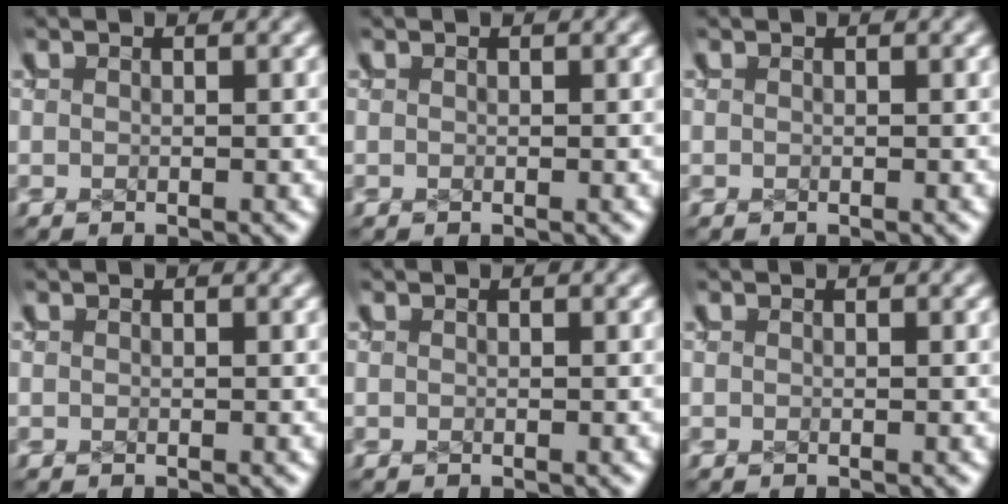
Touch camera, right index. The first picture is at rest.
{"total": 0.0}
{"total": 0.0}
{"total": 0.0}
{"total": 0.0}
{"total": 0.0}